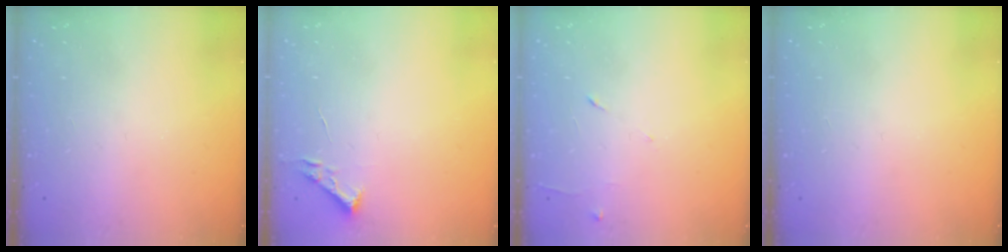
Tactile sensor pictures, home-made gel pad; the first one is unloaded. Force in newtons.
{"total": 2.7, "press": 2.7, "slide": 0.4}
{"total": 5.1, "press": 5.1, "slide": 0.8}
{"total": 0.0}